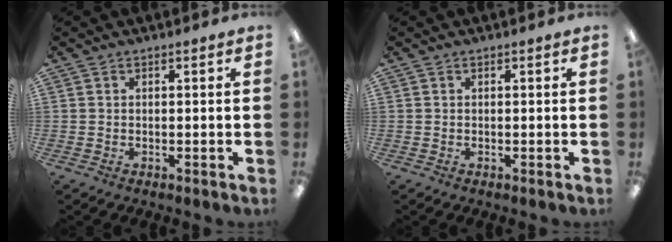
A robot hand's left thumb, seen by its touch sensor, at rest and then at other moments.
{"total": 0.0}